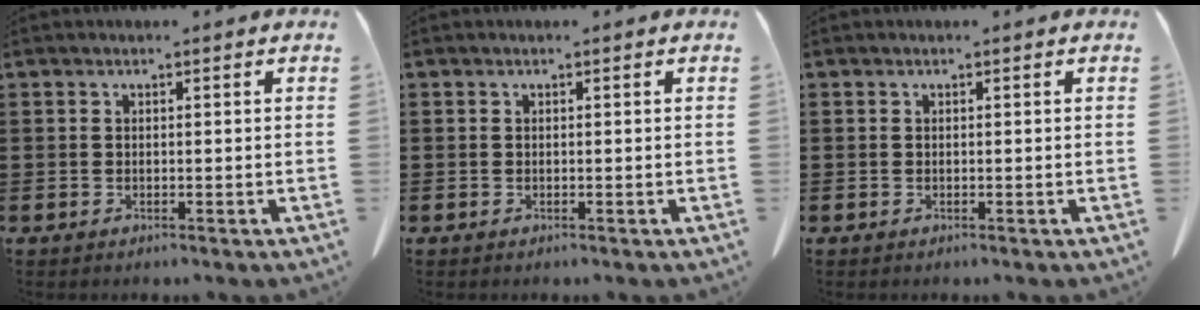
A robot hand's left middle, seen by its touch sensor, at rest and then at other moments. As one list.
[{"total": 0.0}, {"total": 0.0}]